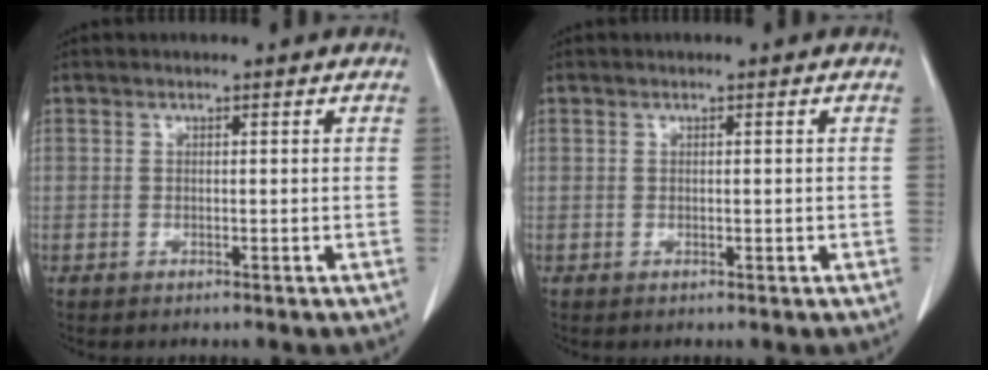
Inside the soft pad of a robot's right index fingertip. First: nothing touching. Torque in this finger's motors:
{"motor_torque": [-0.16, 0.18, -0.02, 0.00]}